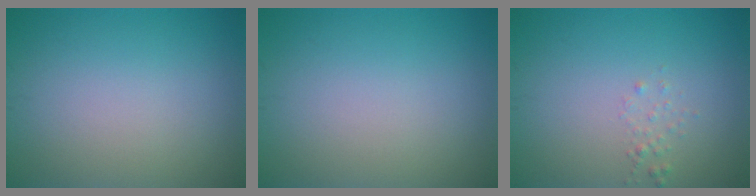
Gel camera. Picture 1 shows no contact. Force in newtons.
{"total": 0.0}
{"total": 0.7, "press": 0.7, "slide": 0.1}